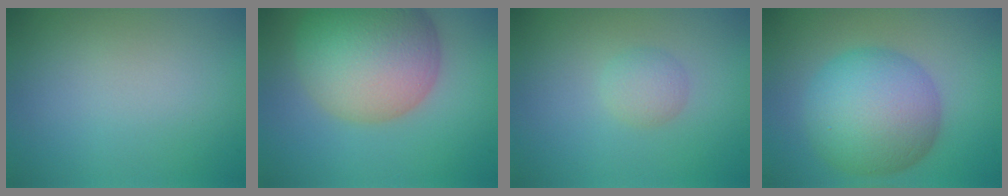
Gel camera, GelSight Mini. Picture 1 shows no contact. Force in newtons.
{"total": 11.1, "press": 11.0, "slide": 0.7}
{"total": 1.5, "press": 1.5, "slide": 0.1}
{"total": 8.6, "press": 8.6, "slide": 0.1}